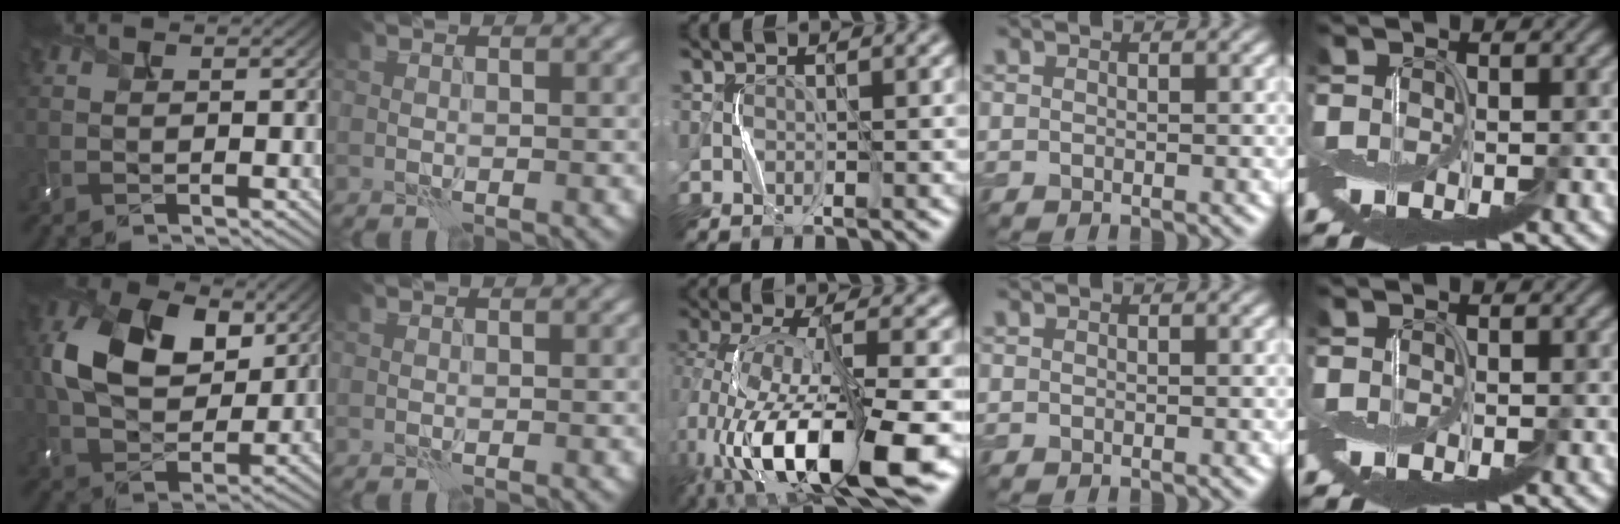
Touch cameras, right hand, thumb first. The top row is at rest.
{"thumb": {"total": 12.2, "force": [3.8, 7.9, 8.5], "torque": [-0.184, 0.013, 0.066]}, "middle": {"total": 12.8, "force": [-4.9, 4.5, 10.9], "torque": [-0.206, -0.005, -0.082]}}